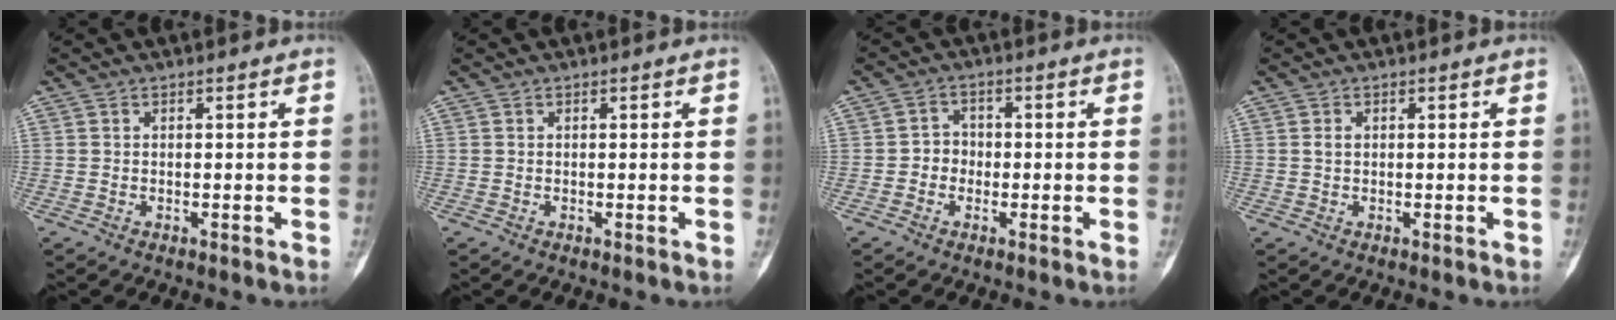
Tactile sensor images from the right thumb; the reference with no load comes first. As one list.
[{"total": 0.0}, {"total": 3.3, "force": [-0.8, 3.0, 1.2], "torque": [0.003, 0.011, -0.023]}, {"total": 1.1, "force": [0.2, 0.8, 0.7], "torque": [-0.013, 0.003, 0.006]}]